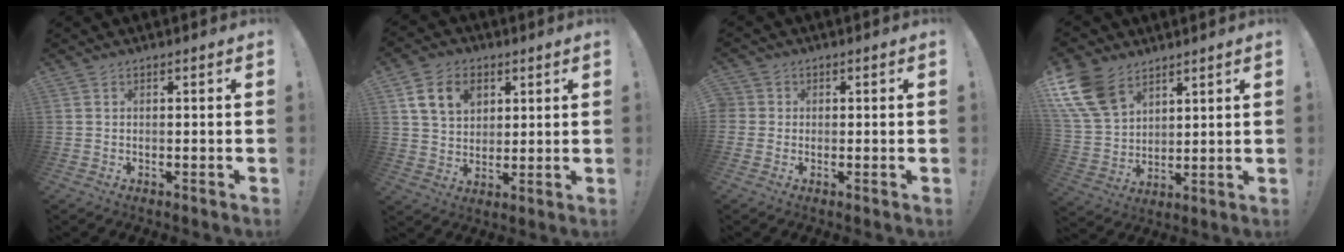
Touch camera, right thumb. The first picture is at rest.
{"total": 11.2, "force": [5.0, 8.3, 5.6], "torque": [-0.080, -0.012, 0.097]}
{"total": 2.3, "force": [-0.1, 2.2, 0.7], "torque": [-0.021, 0.008, 0.001]}
{"total": 14.7, "force": [8.9, 9.3, 7.2], "torque": [-0.151, -0.046, 0.174]}